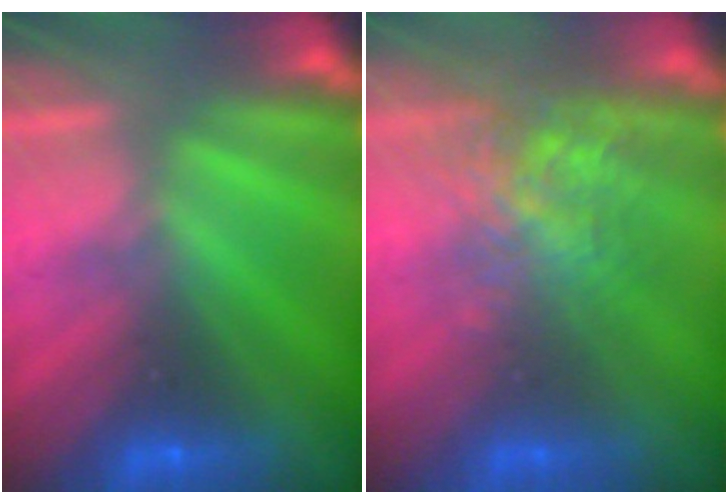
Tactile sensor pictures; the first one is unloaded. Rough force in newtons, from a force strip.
{"total": 3.5}